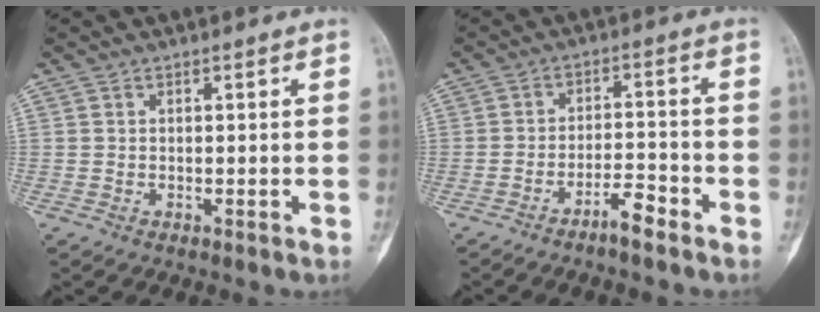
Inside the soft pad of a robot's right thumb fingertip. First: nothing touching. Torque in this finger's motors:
{"motor_torque": [-0.12, 0.18, 0.47, -0.33, -0.04]}